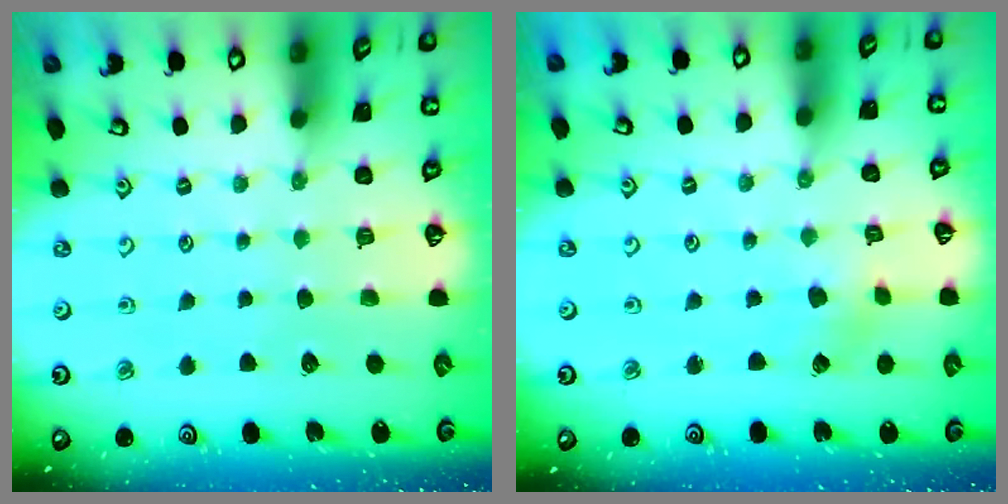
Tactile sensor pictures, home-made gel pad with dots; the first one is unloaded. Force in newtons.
{"total": 2.5, "press": 2.4, "slide": 0.6}